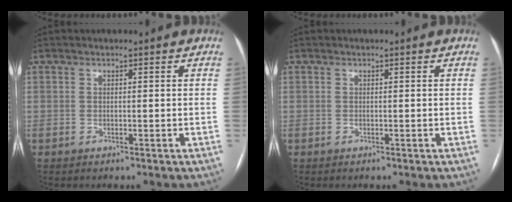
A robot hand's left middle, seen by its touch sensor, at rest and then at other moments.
{"total": 0.0}